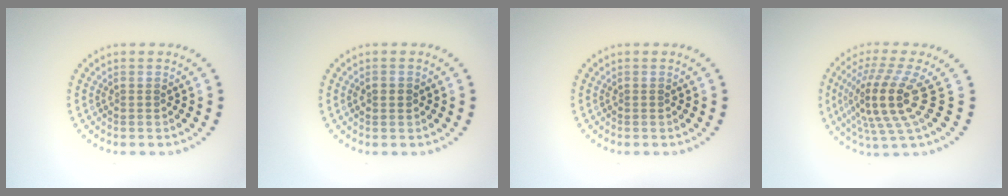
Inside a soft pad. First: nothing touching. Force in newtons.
{"total": 1.3, "press": 1.3, "slide": 0.2}
{"total": 0.0}
{"total": 5.5, "press": 4.0, "slide": 3.8}